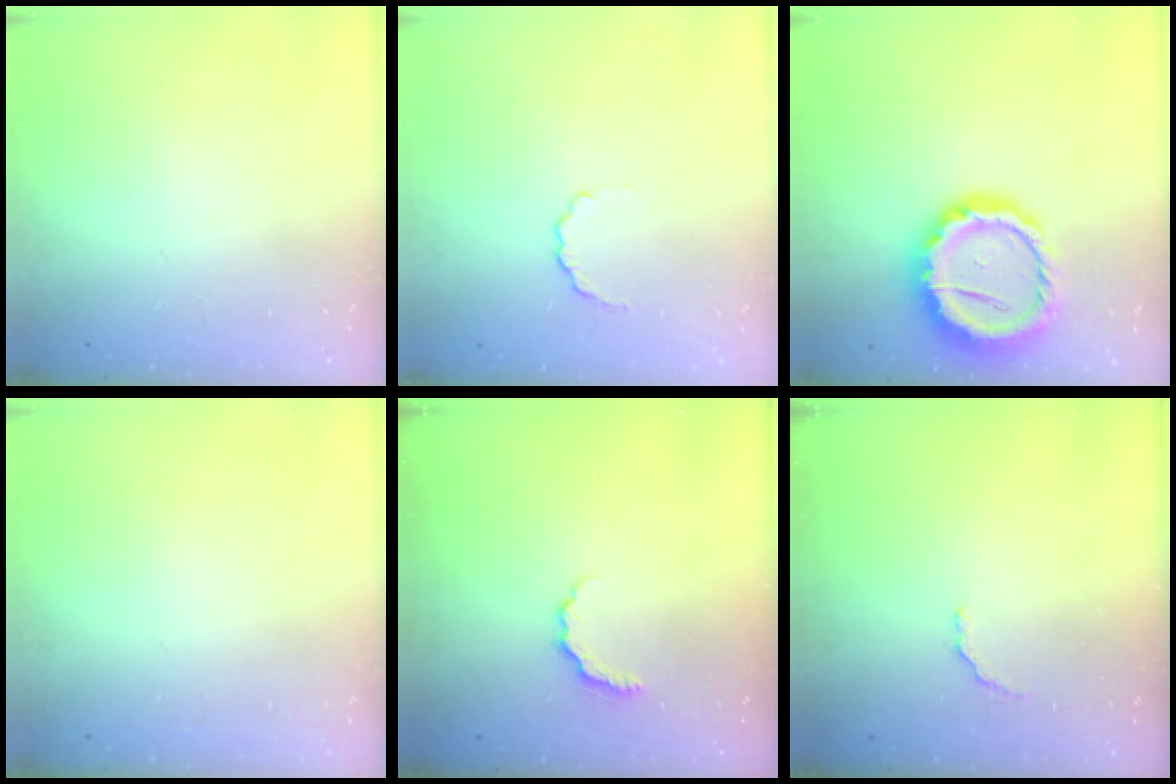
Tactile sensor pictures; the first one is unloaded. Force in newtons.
{"total": 3.4, "press": 3.2, "slide": 1.0}
{"total": 17.2, "press": 16.9, "slide": 3.3}
{"total": 0.0}
{"total": 3.3, "press": 3.2, "slide": 0.7}
{"total": 2.6, "press": 2.5, "slide": 0.9}